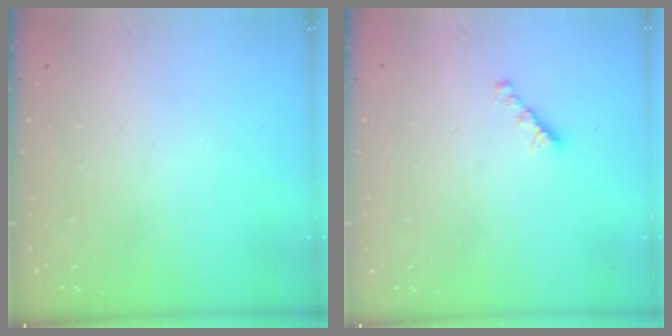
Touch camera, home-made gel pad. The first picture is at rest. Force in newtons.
{"total": 2.7, "press": 2.6, "slide": 0.8}